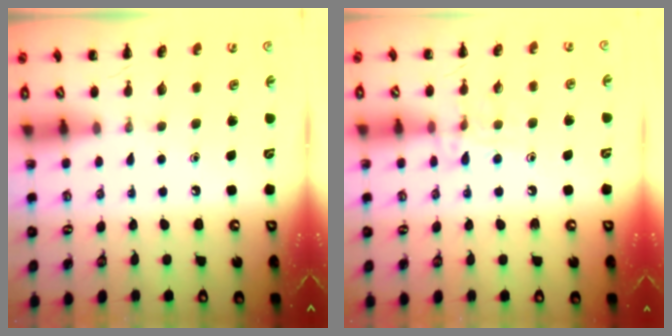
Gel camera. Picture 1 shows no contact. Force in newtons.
{"total": 8.4, "press": 8.2, "slide": 1.6}